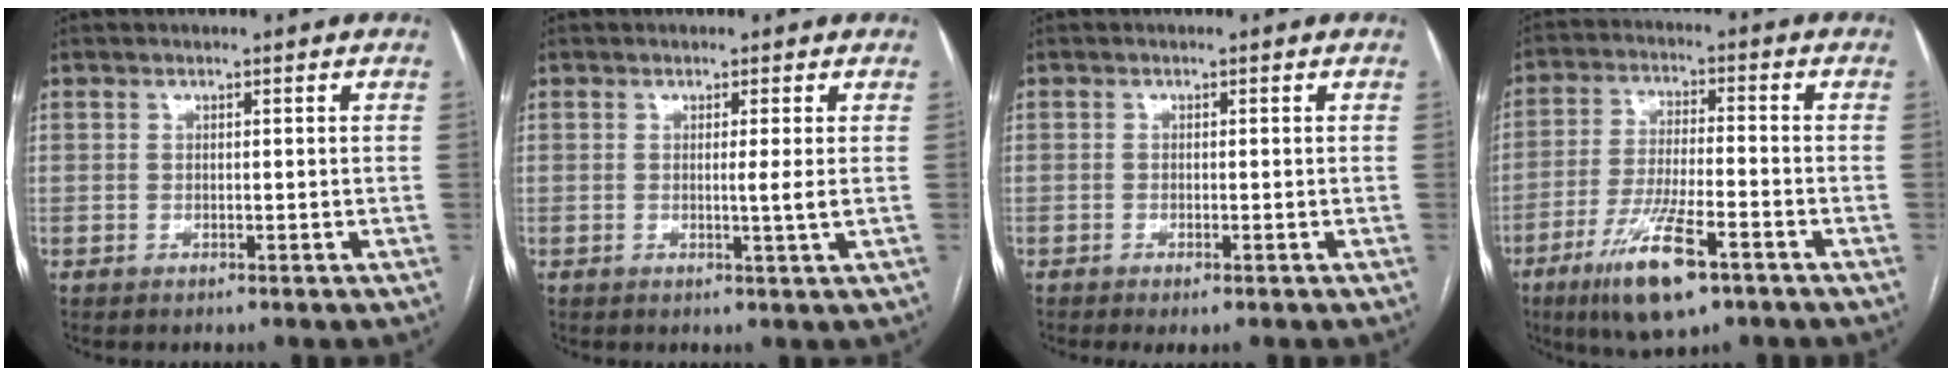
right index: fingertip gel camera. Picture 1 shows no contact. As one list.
[{"total": 1.9, "force": [0.1, -0.6, 1.8], "torque": [-0.028, -0.005, 0.000]}, {"total": 1.4, "force": [-0.9, 0.2, 1.1], "torque": [-0.017, -0.004, -0.013]}, {"total": 12.0, "force": [-6.9, 2.4, 9.6], "torque": [-0.188, -0.020, -0.117]}]